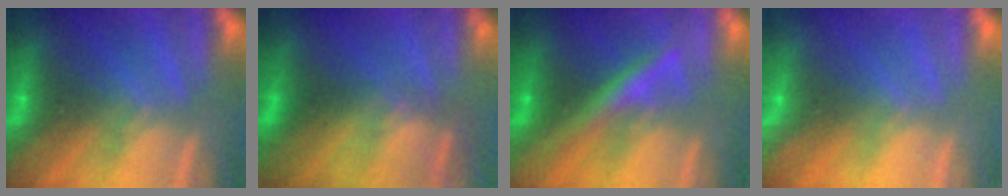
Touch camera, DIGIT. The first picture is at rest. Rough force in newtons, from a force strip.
{"total": 2.8}
{"total": 3.3}
{"total": 3.4}